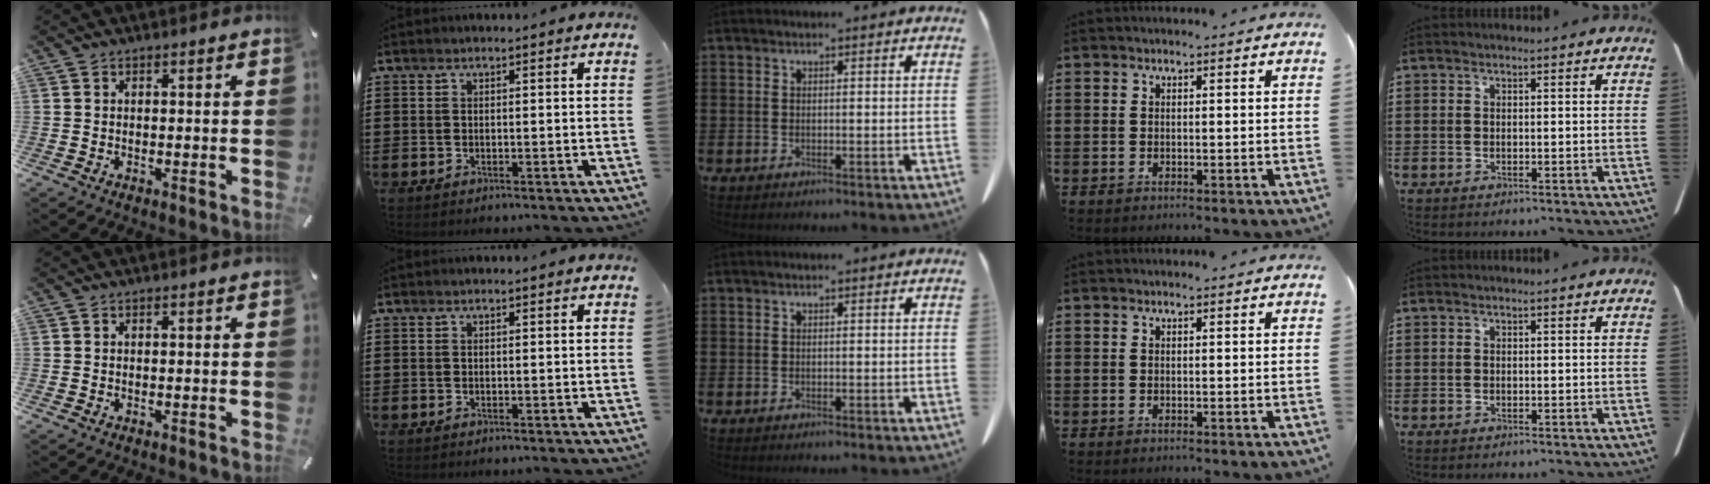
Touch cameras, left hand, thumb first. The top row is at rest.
{}